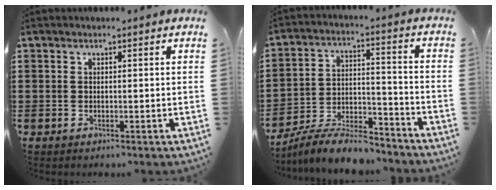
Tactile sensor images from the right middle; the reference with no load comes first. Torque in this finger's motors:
{"motor_torque": [0.83, -0.24, 0.63, 0.14]}